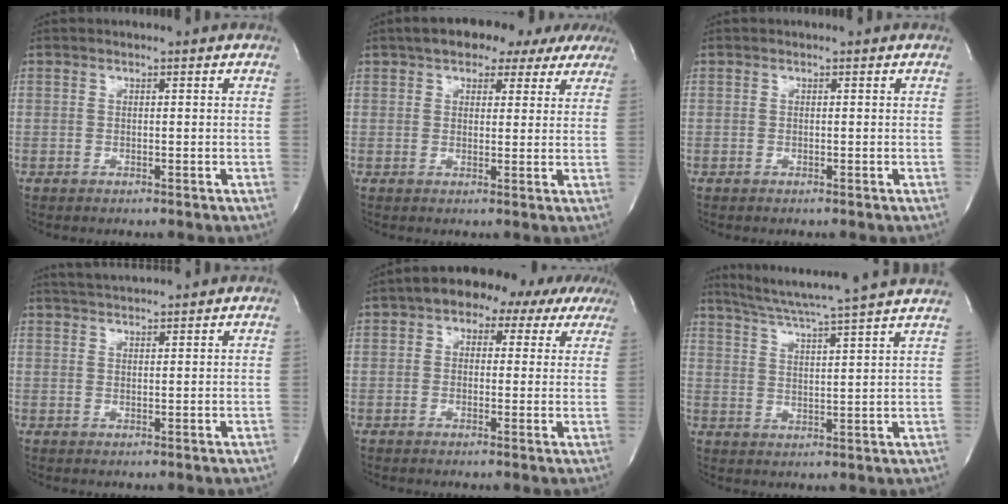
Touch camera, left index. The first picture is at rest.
{"total": 11.3, "force": [8.2, 5.3, 5.7], "torque": [-0.063, 0.033, 0.100]}
{"total": 0.0}
{"total": 4.3, "force": [4.1, -0.3, 1.1], "torque": [-0.025, 0.022, 0.072]}
{"total": 9.1, "force": [5.3, 5.5, 5.0], "torque": [-0.053, 0.032, 0.056]}
{"total": 17.0, "force": [15.1, -1.7, 7.6], "torque": [-0.137, -0.019, 0.204]}